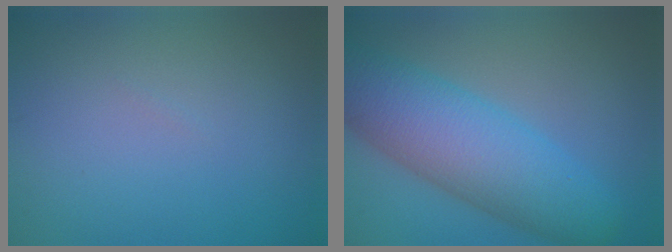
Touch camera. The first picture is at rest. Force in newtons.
{"total": 8.7, "press": 8.7, "slide": 0.3}